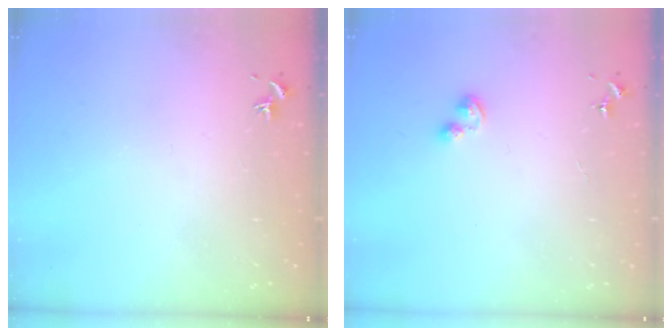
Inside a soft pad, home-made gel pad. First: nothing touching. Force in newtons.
{"total": 2.7, "press": 2.7, "slide": 0.3}